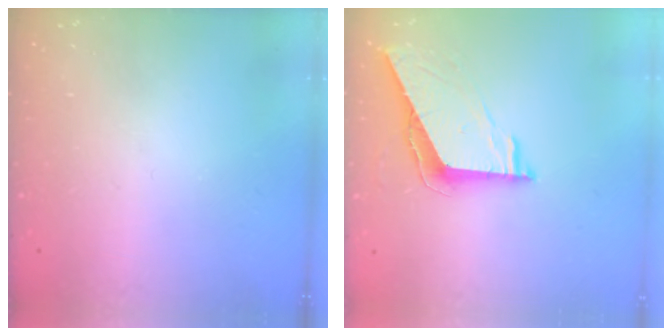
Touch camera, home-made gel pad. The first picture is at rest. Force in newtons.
{"total": 7.6, "press": 7.6, "slide": 0.7}